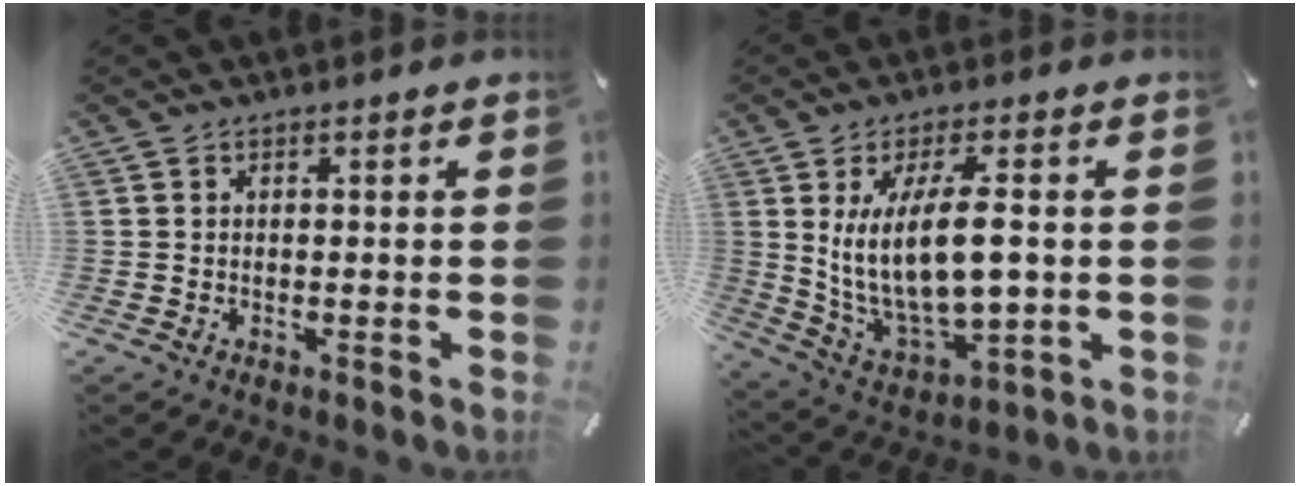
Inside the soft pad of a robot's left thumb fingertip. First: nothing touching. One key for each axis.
{"total": 15.4, "fx": 2.4, "fy": 6.5, "fz": 13.8, "tx": -0.285, "ty": -0.011, "tz": 0.040}